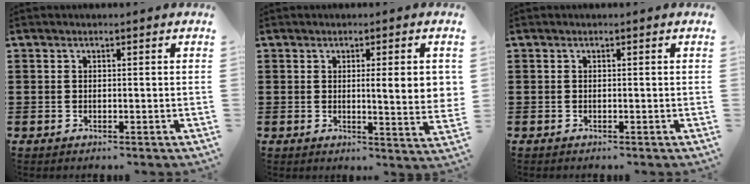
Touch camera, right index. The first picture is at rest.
{"total": 5.9, "force": [1.0, 0.6, 5.8], "torque": [-0.084, -0.011, 0.008]}
{"total": 0.0}